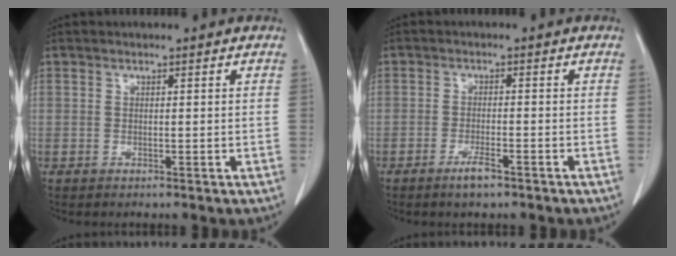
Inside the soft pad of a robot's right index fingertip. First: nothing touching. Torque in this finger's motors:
{"motor_torque": [0.24, -0.16, 0.13, 0.04]}